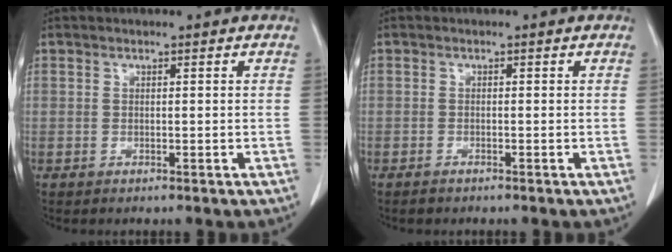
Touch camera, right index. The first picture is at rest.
{"total": 0.7, "force": [-0.7, 0.3, 0.2], "torque": [-0.007, -0.001, -0.011]}